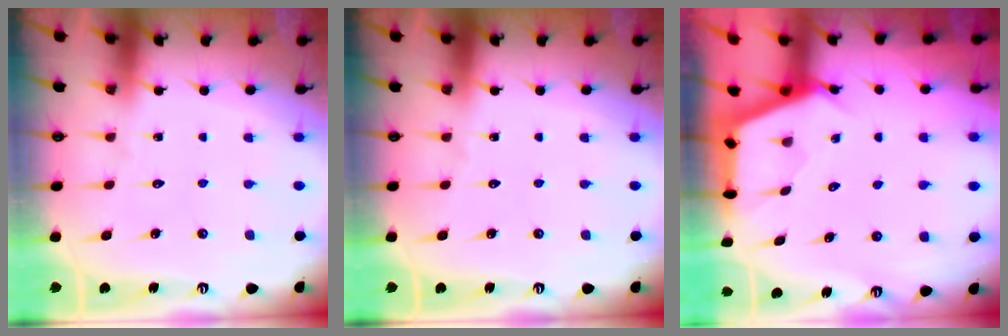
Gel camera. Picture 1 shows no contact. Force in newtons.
{"total": 0.0}
{"total": 2.6, "press": 2.6, "slide": 0.3}